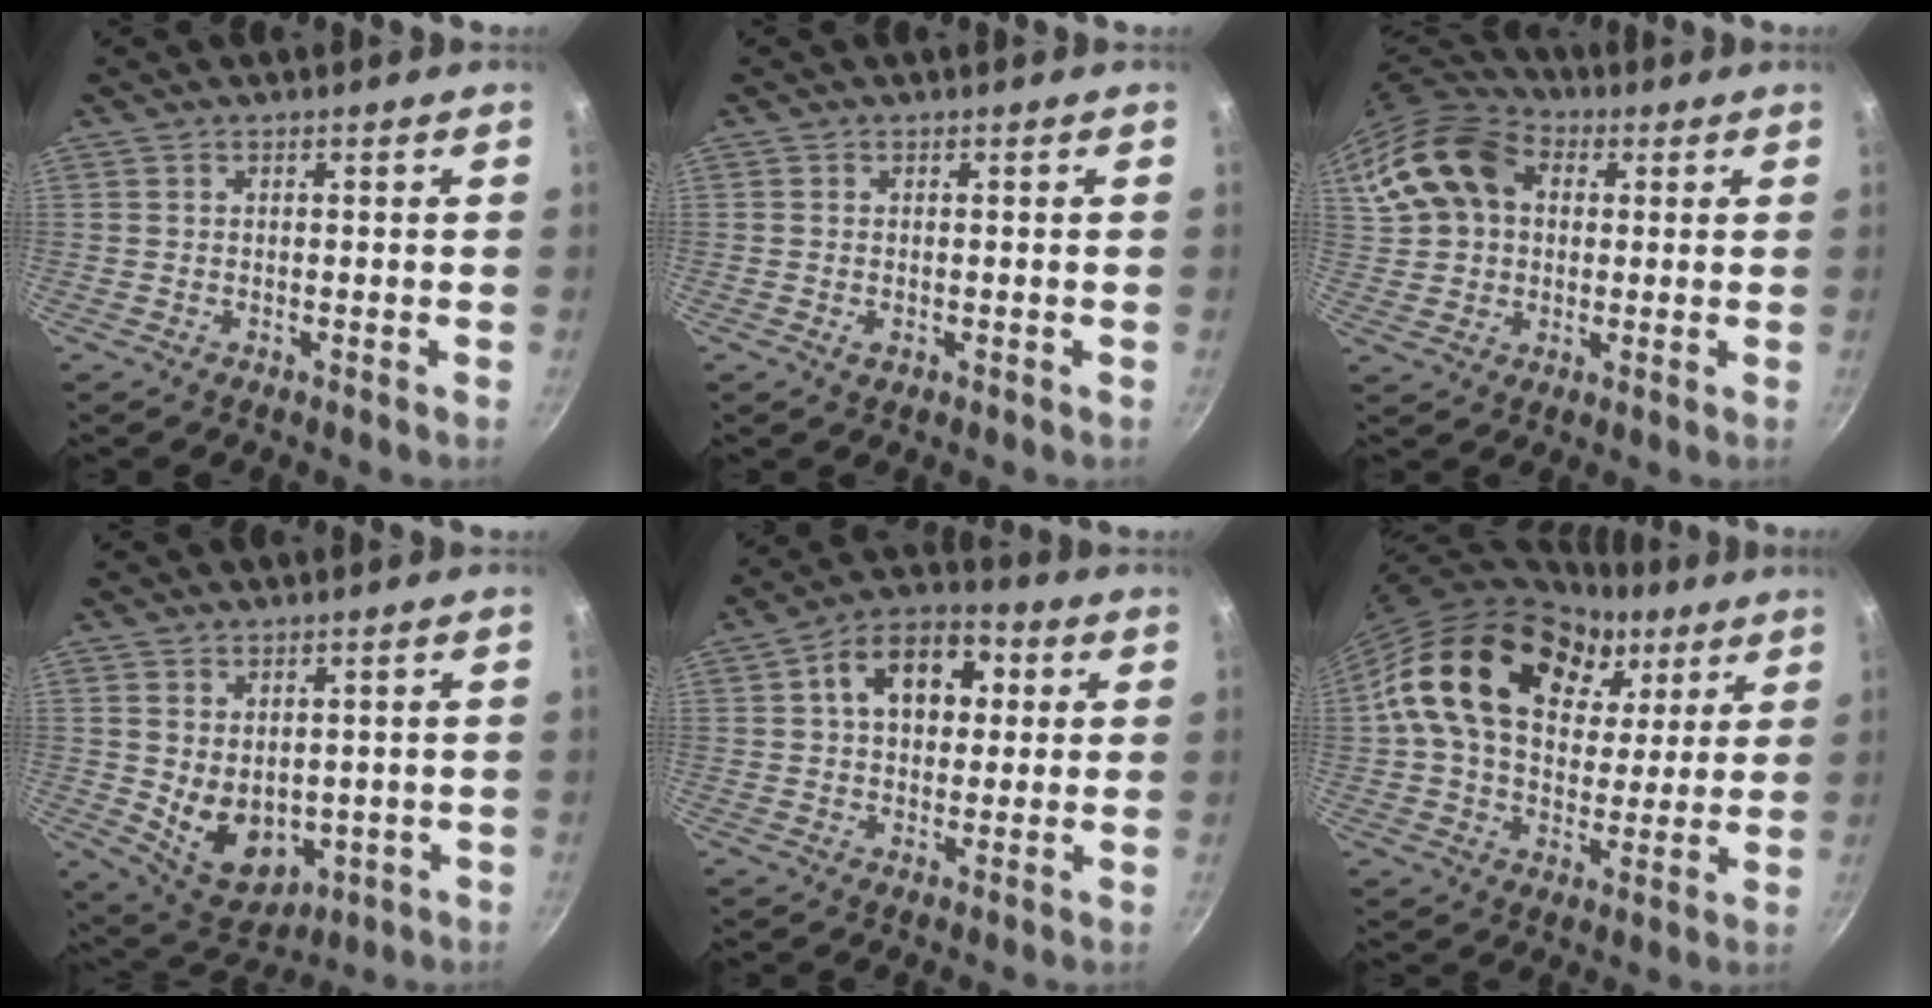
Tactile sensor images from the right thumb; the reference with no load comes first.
{"total": 1.0, "force": [-0.2, 0.7, 0.8], "torque": [-0.014, -0.001, -0.003]}
{"total": 16.0, "force": [4.0, 12.0, 9.8], "torque": [-0.180, 0.025, 0.064]}
{"total": 10.2, "force": [0.1, 7.4, 7.0], "torque": [-0.089, -0.020, 0.032]}
{"total": 13.1, "force": [3.0, 9.1, 9.0], "torque": [-0.100, 0.018, 0.031]}
{"total": 24.1, "force": [9.3, 16.2, 15.1], "torque": [-0.237, -0.006, 0.152]}